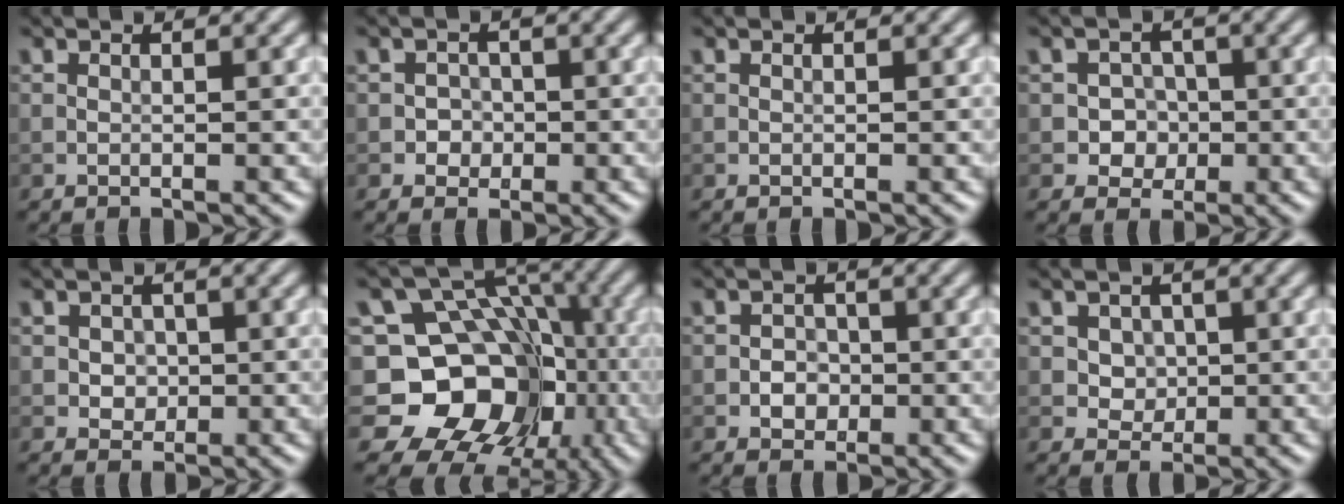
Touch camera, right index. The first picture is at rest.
{"total": 1.5, "force": [-0.3, 1.5, 0.3], "torque": [0.014, 0.000, -0.010]}
{"total": 0.0}
{"total": 2.6, "force": [-0.5, 2.4, 0.9], "torque": [0.005, 0.000, -0.020]}
{"total": 1.7, "force": [0.0, 1.5, 0.7], "torque": [-0.007, -0.003, -0.001]}
{"total": 13.6, "force": [-3.2, 11.4, 6.5], "torque": [-0.104, 0.014, -0.084]}
{"total": 1.9, "force": [-0.5, 1.7, 0.7], "torque": [-0.004, 0.001, -0.012]}
{"total": 2.7, "force": [0.7, 2.3, 1.3], "torque": [-0.022, -0.001, 0.020]}